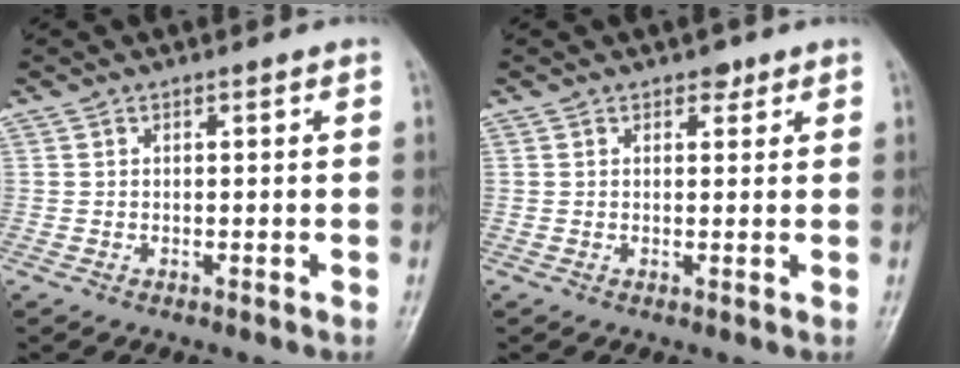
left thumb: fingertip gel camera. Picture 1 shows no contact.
{"total": 1.6, "force": [1.1, 1.0, 0.6], "torque": [0.004, -0.005, 0.011]}